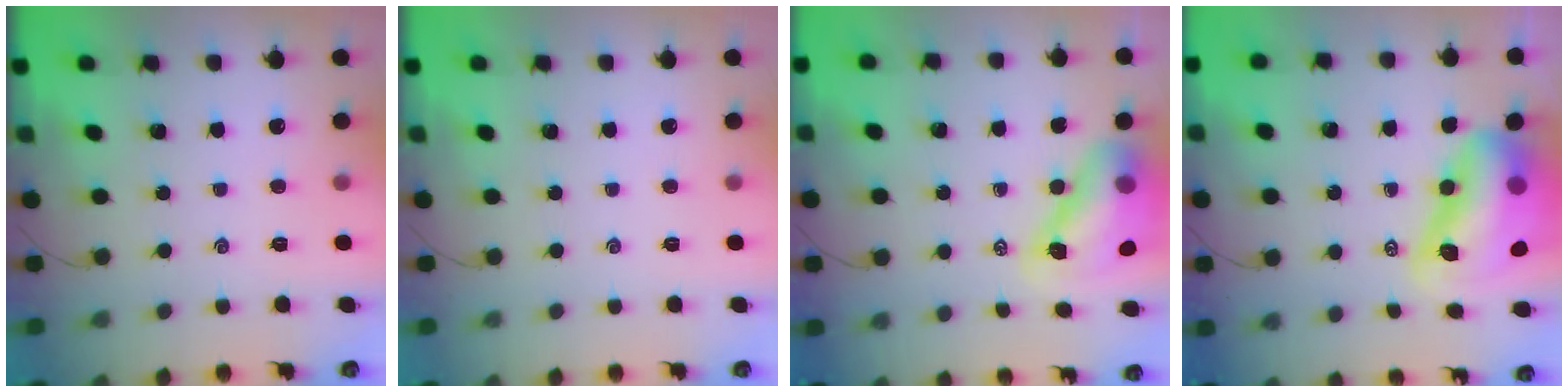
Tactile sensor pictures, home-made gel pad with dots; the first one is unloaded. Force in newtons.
{"total": 0.0}
{"total": 14.1, "press": 13.4, "slide": 4.4}
{"total": 16.7, "press": 16.0, "slide": 4.6}